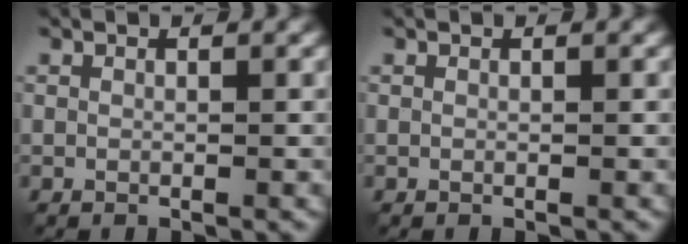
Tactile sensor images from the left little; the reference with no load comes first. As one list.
[{"total": 0.0}]